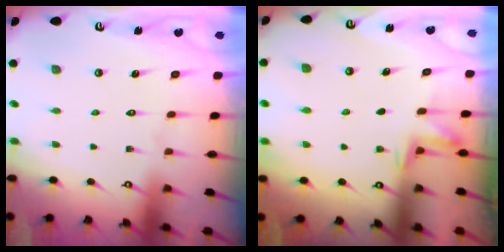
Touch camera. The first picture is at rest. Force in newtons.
{"total": 2.6, "press": 2.5, "slide": 0.7}